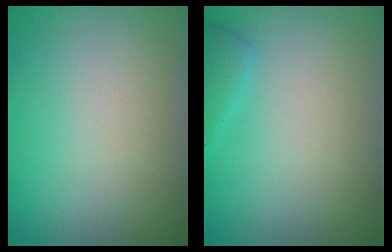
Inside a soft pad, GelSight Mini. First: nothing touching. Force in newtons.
{"total": 1.4, "press": 1.4, "slide": 0.1}